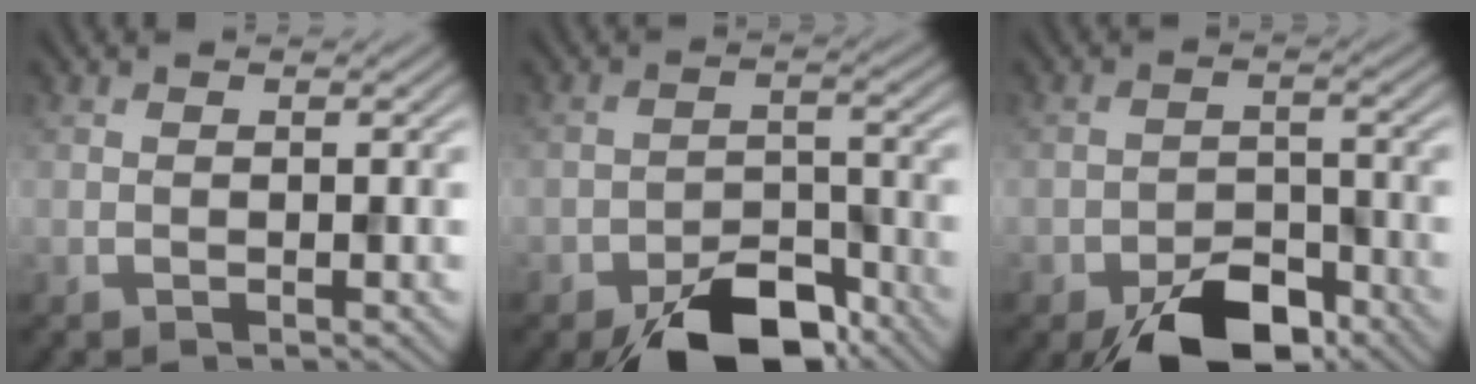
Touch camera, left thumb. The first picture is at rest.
{"total": 8.4, "force": [-6.3, 3.7, 4.2], "torque": [-0.053, -0.007, -0.109]}
{"total": 7.5, "force": [-5.4, 3.5, 3.8], "torque": [-0.051, -0.006, -0.094]}